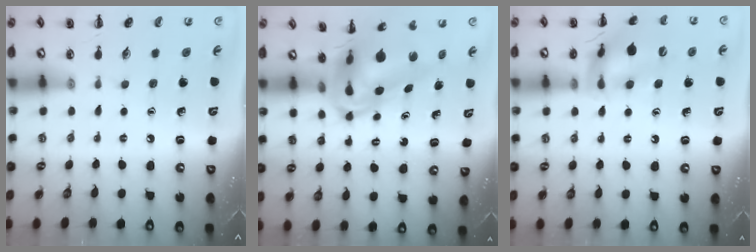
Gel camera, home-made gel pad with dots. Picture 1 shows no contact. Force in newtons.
{"total": 8.6, "press": 8.1, "slide": 2.9}
{"total": 16.3, "press": 16.1, "slide": 2.8}